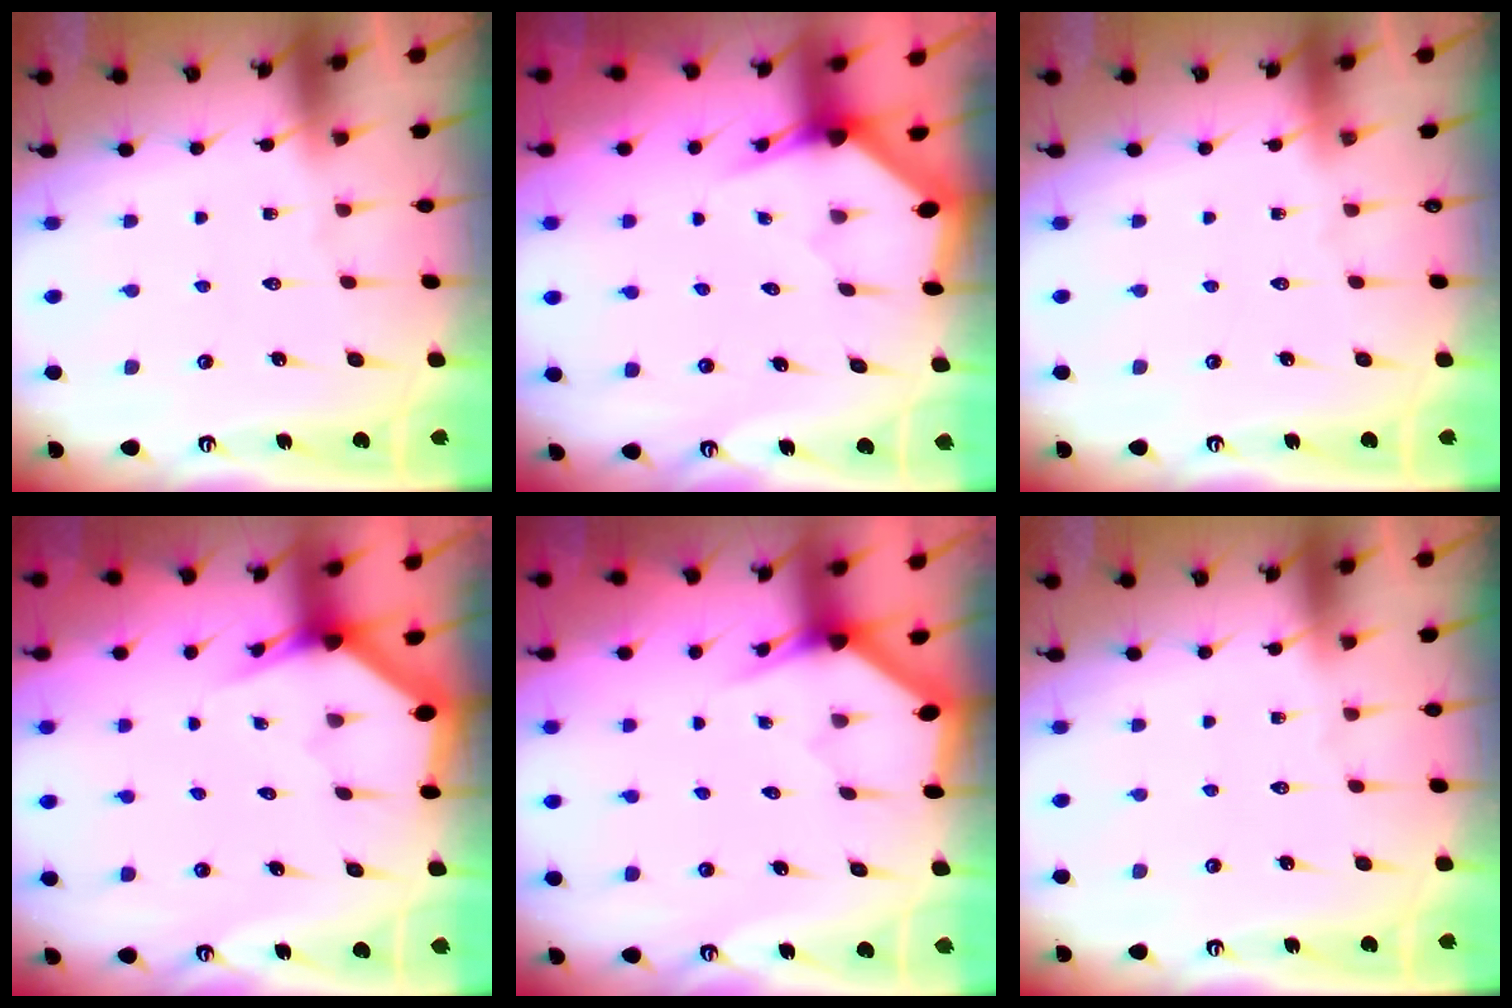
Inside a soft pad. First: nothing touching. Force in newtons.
{"total": 2.8, "press": 2.8, "slide": 0.1}
{"total": 0.0}
{"total": 3.0, "press": 3.0, "slide": 0.0}
{"total": 3.0, "press": 3.0, "slide": 0.2}
{"total": 0.0}